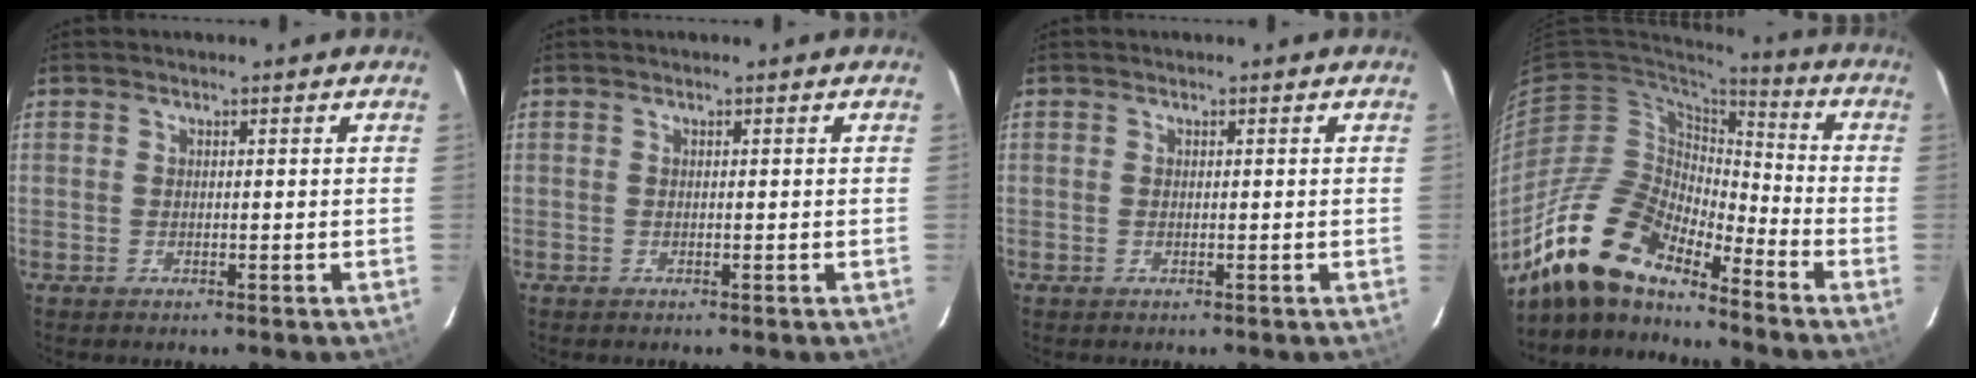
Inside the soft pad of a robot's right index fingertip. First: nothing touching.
{"total": 0.0}
{"total": 0.0}
{"total": 16.3, "force": [-13.6, 4.8, 7.6], "torque": [-0.140, -0.007, -0.267]}